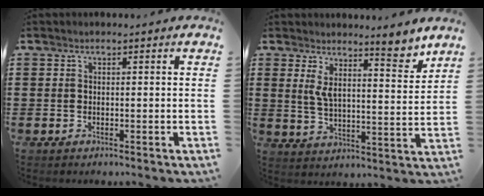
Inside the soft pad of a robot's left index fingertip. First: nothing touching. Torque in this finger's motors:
{"motor_torque": [1.13, -1.01, 0.52, 0.16]}